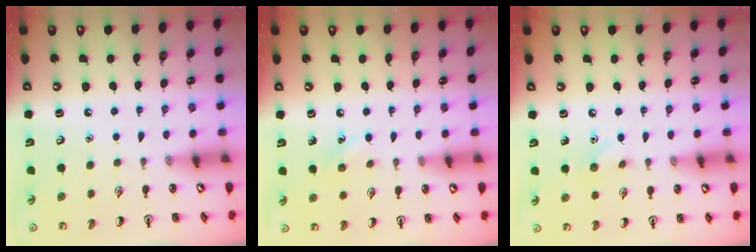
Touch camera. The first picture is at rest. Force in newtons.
{"total": 6.3, "press": 6.0, "slide": 1.9}
{"total": 5.9, "press": 5.7, "slide": 1.2}